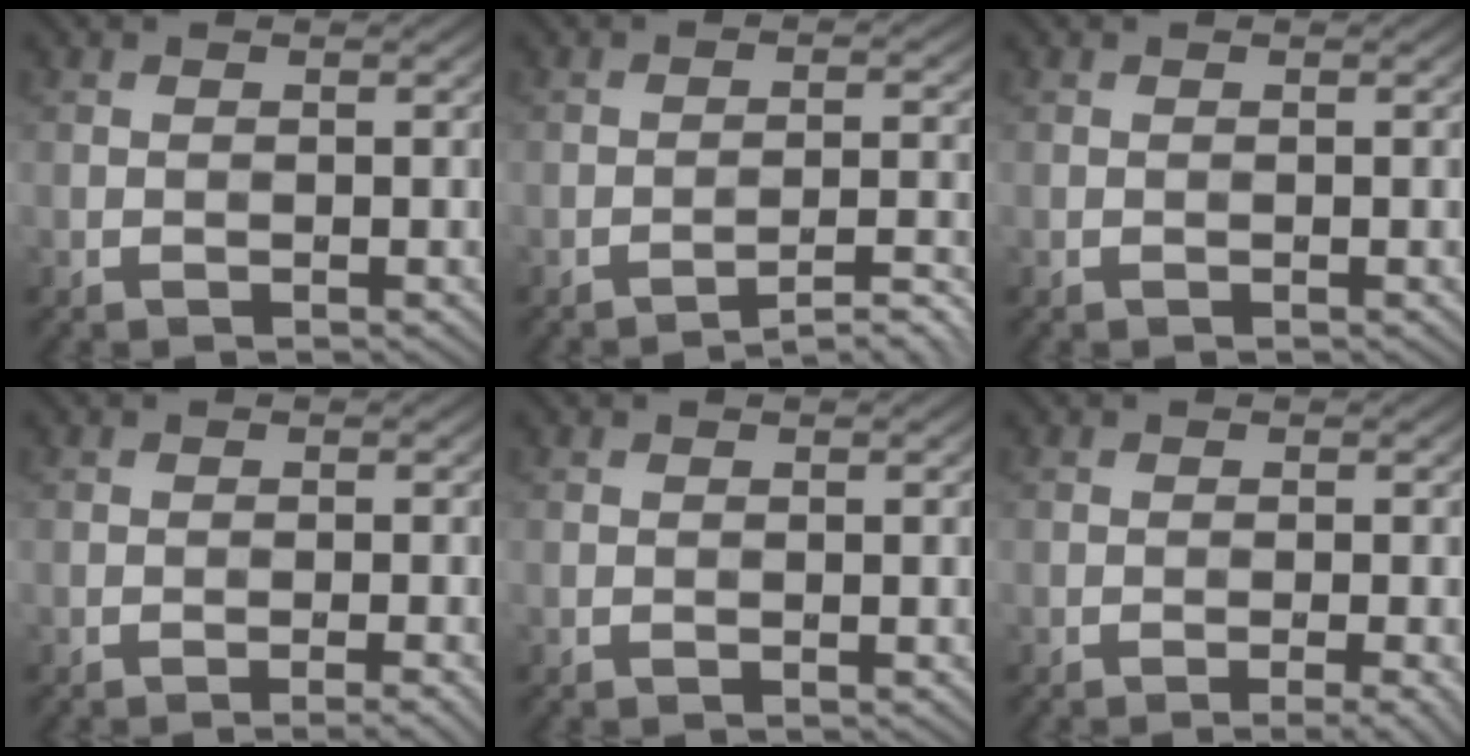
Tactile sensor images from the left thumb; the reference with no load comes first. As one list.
[{"total": 4.6, "force": [-3.9, 0.4, 2.4], "torque": [-0.041, 0.018, -0.058]}, {"total": 0.0}, {"total": 1.6, "force": [-0.8, 0.2, 1.3], "torque": [-0.016, 0.003, -0.018]}, {"total": 0.0}, {"total": 2.2, "force": [-1.1, 0.4, 1.9], "torque": [-0.025, 0.004, -0.020]}]